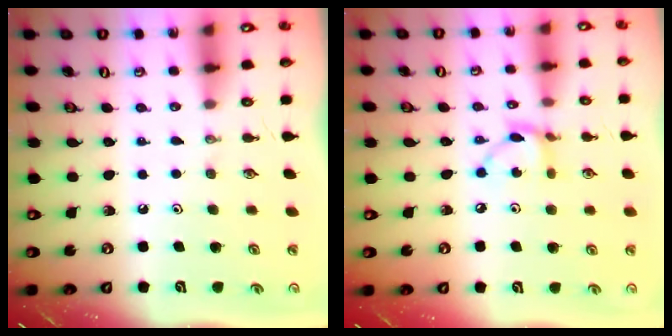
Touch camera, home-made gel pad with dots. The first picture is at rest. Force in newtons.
{"total": 6.2, "press": 6.2, "slide": 0.3}